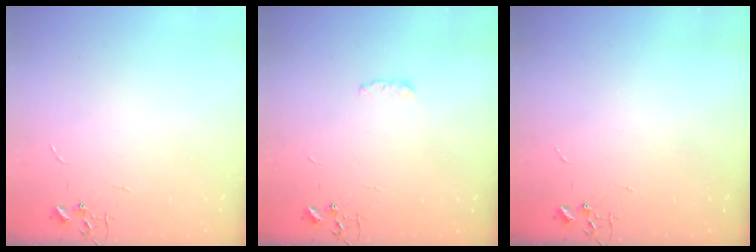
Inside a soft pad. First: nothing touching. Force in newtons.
{"total": 3.9, "press": 3.8, "slide": 0.7}
{"total": 0.0}